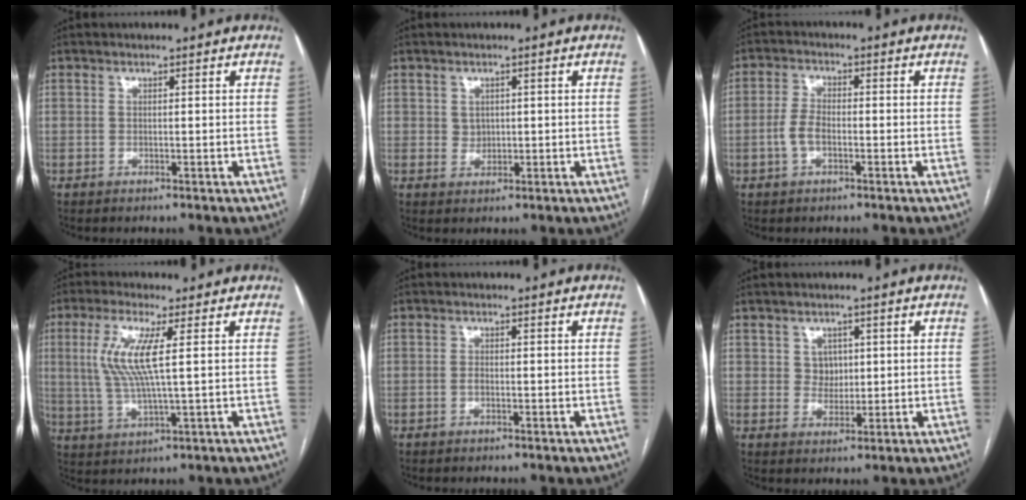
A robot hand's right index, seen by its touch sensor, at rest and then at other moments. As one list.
[{"total": 1.9, "force": [0.6, 1.7, 0.6], "torque": [-0.009, -0.002, 0.015]}, {"total": 3.9, "force": [-1.0, 1.9, 3.2], "torque": [-0.071, 0.008, -0.021]}, {"total": 8.4, "force": [1.9, 0.6, 8.1], "torque": [-0.188, 0.002, 0.040]}, {"total": 0.8, "force": [-0.2, 0.4, 0.6], "torque": [-0.013, 0.001, -0.003]}, {"total": 3.0, "force": [0.9, 2.6, 1.3], "torque": [-0.015, 0.000, 0.018]}]